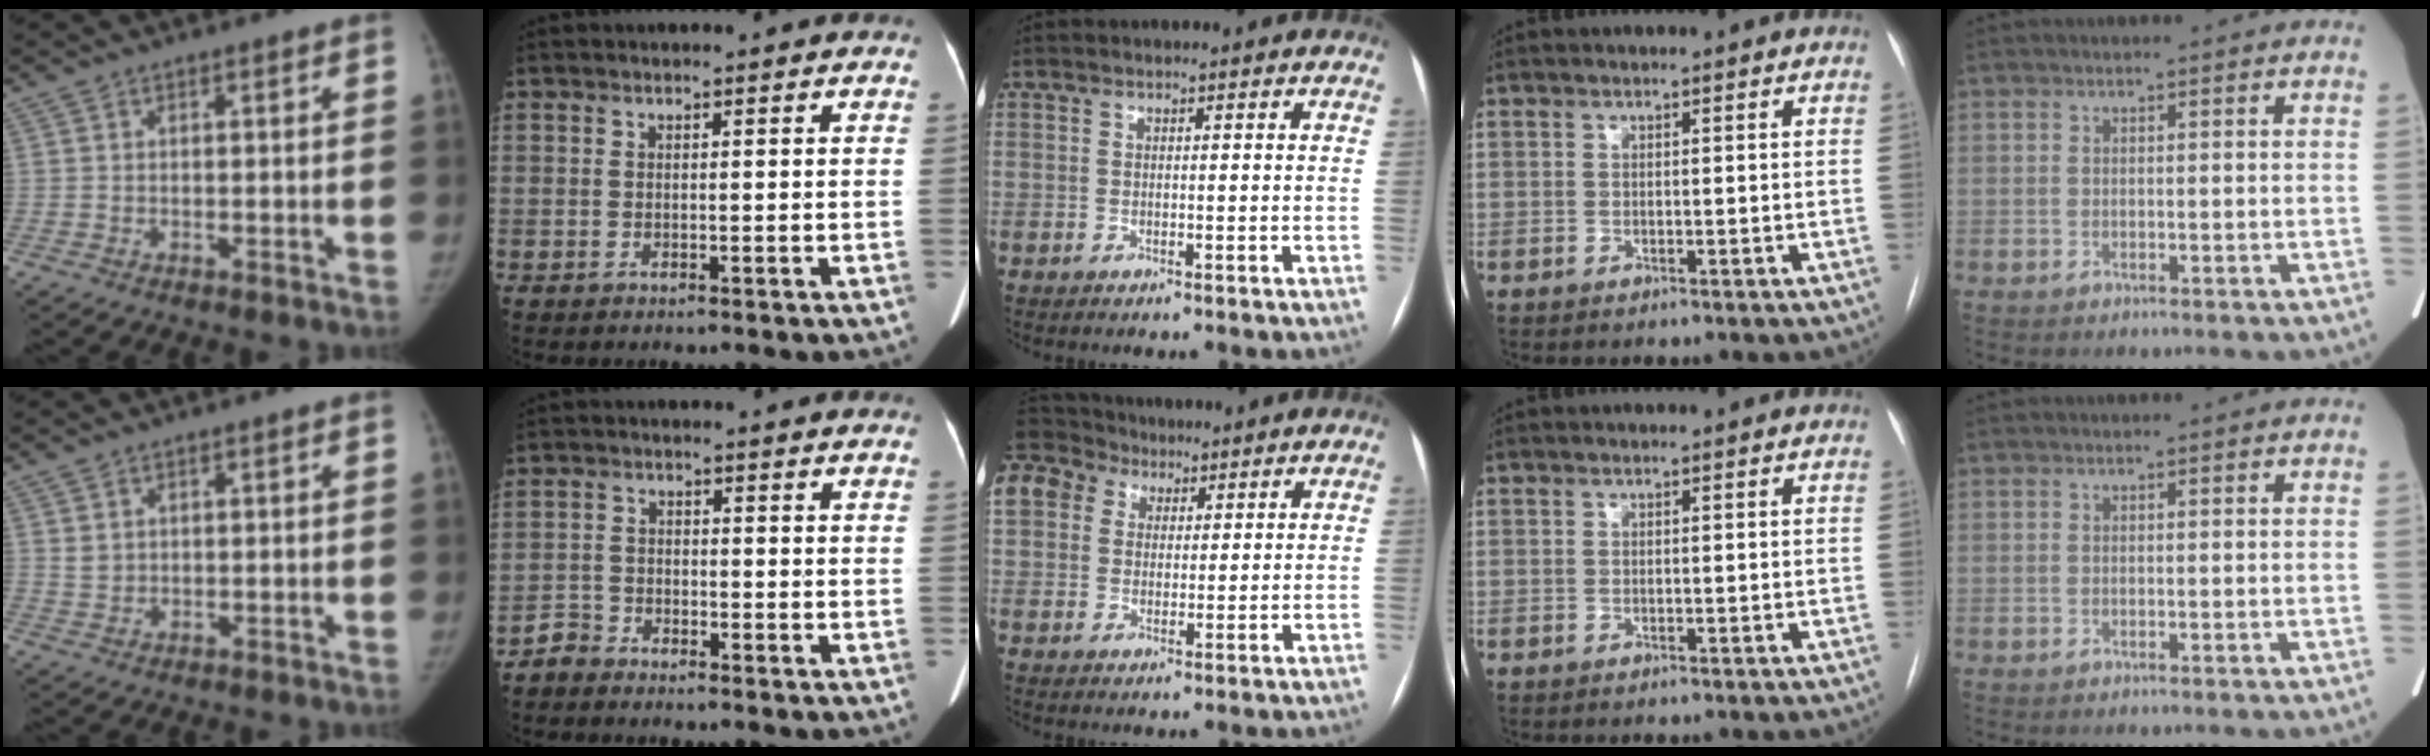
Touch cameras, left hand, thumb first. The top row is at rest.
{"thumb": {"total": 1.6, "force": [0.8, 1.3, 0.6], "torque": [-0.003, -0.007, 0.018]}, "index": {"total": 2.4, "force": [-2.2, 0.7, -0.4], "torque": [0.009, -0.005, -0.044]}, "middle": {"total": 15.2, "force": [8.6, 11.0, 6.0], "torque": [-0.185, 0.076, 0.167]}}